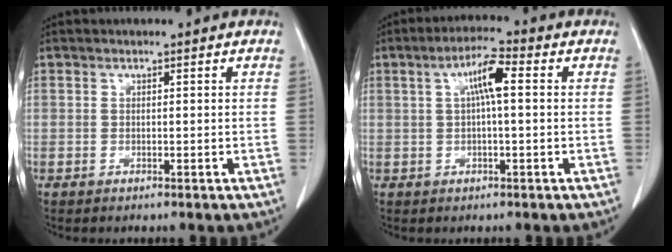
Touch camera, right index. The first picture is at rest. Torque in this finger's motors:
{"motor_torque": [0.52, -0.05, 0.27, 0.11]}